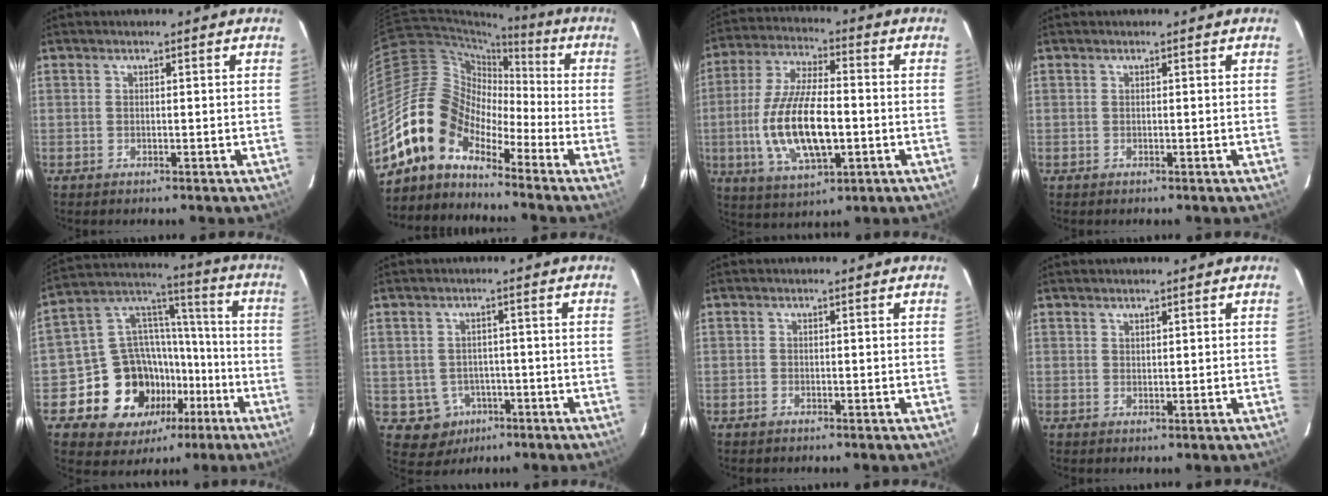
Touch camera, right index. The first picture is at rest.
{"total": 12.1, "force": [-9.1, 6.6, 4.5], "torque": [-0.081, 0.031, -0.193]}
{"total": 16.3, "force": [-3.0, 6.2, 14.8], "torque": [-0.304, -0.007, -0.050]}
{"total": 0.0}
{"total": 18.9, "force": [-8.1, 15.1, 7.9], "torque": [-0.172, 0.057, -0.104]}
{"total": 6.1, "force": [-2.5, 5.5, 0.9], "torque": [-0.031, 0.017, -0.021]}
{"total": 0.9, "force": [-0.6, 0.6, 0.1], "torque": [-0.003, 0.002, -0.012]}
{"total": 1.0, "force": [0.9, 0.3, 0.4], "torque": [-0.005, 0.001, 0.016]}